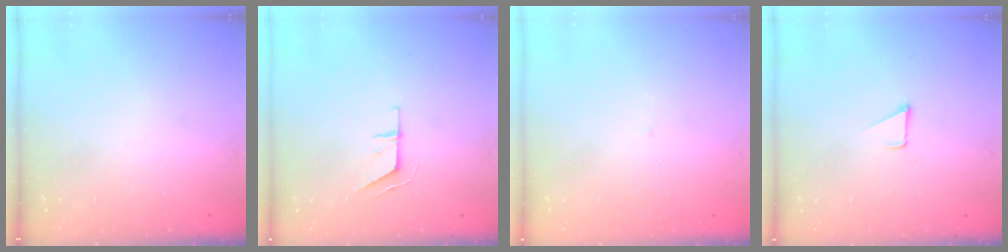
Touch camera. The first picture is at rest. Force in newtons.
{"total": 4.5, "press": 4.5, "slide": 0.3}
{"total": 2.0, "press": 2.0, "slide": 0.1}
{"total": 2.4, "press": 2.4, "slide": 0.2}